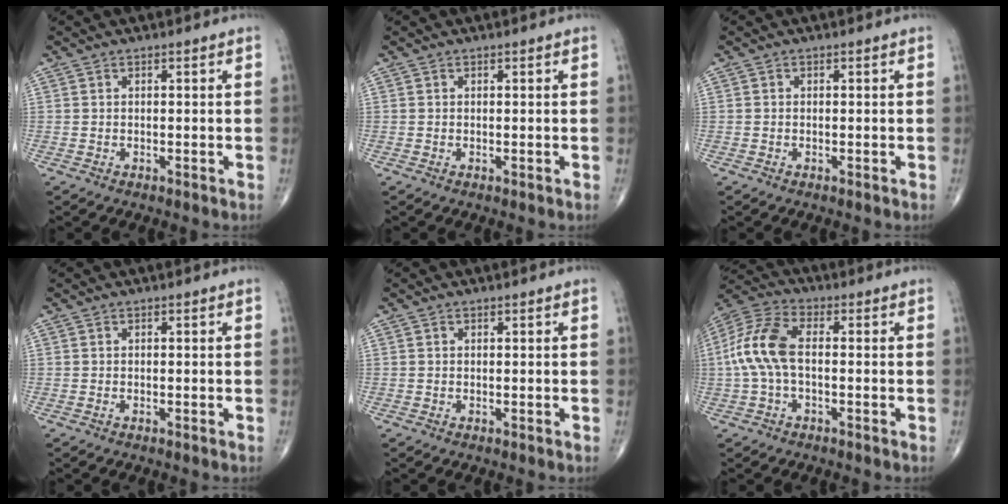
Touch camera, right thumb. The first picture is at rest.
{"total": 0.0}
{"total": 0.0}
{"total": 0.0}
{"total": 0.0}
{"total": 10.9, "force": [-0.4, 5.7, 9.2], "torque": [-0.210, 0.030, -0.013]}